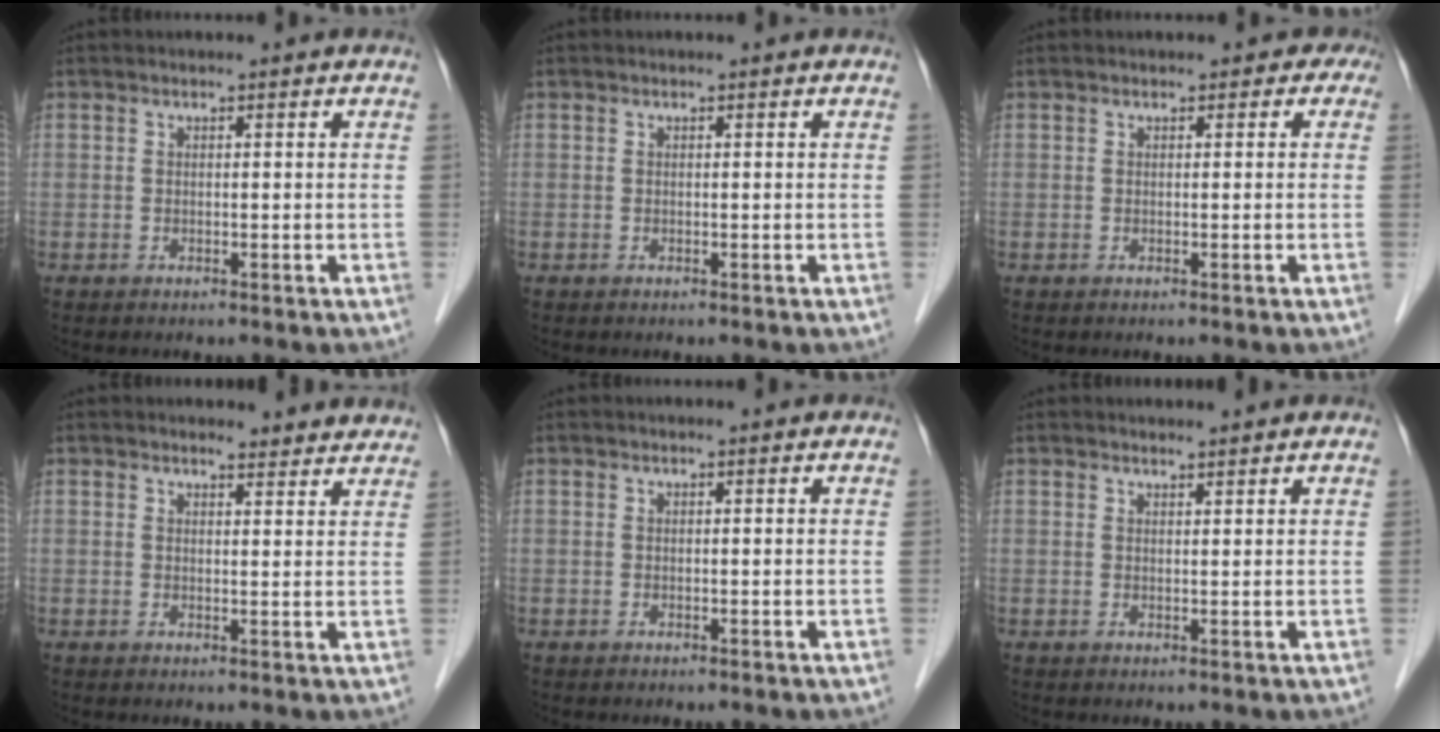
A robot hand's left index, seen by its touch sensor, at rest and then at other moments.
{"total": 0.0}
{"total": 1.6, "force": [0.6, 1.4, 0.5], "torque": [0.011, 0.008, 0.000]}
{"total": 5.2, "force": [5.0, 1.3, 0.4], "torque": [0.002, -0.003, 0.042]}
{"total": 0.0}
{"total": 1.5, "force": [1.5, 0.0, 0.1], "torque": [-0.011, 0.005, 0.025]}